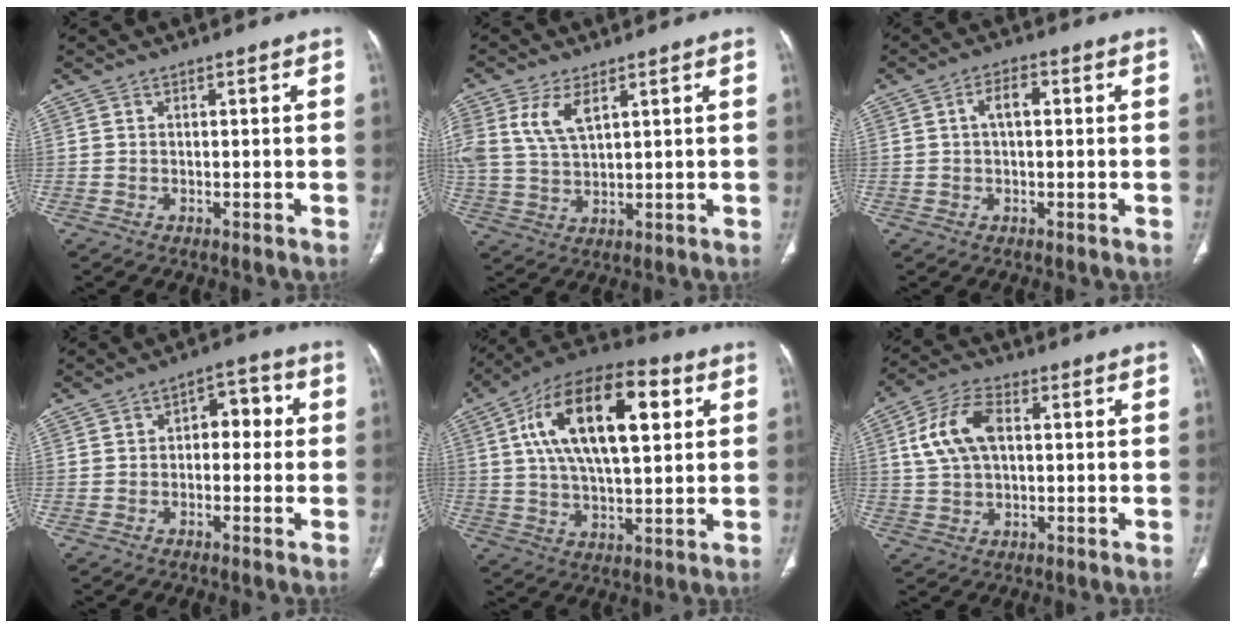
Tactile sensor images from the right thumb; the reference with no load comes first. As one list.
[{"total": 8.1, "force": [3.6, 4.0, 6.0], "torque": [-0.127, -0.004, 0.081]}, {"total": 4.0, "force": [0.6, 2.0, 3.4], "torque": [-0.058, 0.010, 0.007]}, {"total": 6.4, "force": [0.4, 4.0, 4.9], "torque": [-0.031, 0.024, -0.006]}, {"total": 22.0, "force": [6.3, 10.1, 18.6], "torque": [-0.302, 0.006, 0.095]}, {"total": 10.4, "force": [2.0, 6.1, 8.2], "torque": [-0.164, 0.016, 0.037]}]